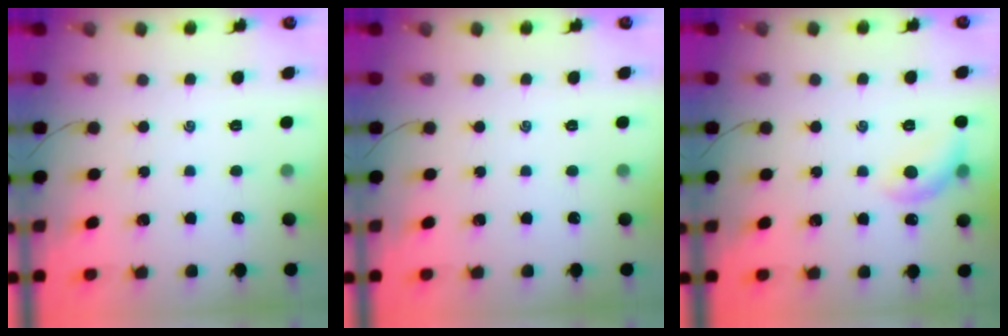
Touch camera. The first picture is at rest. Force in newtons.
{"total": 0.0}
{"total": 8.0, "press": 7.9, "slide": 1.0}